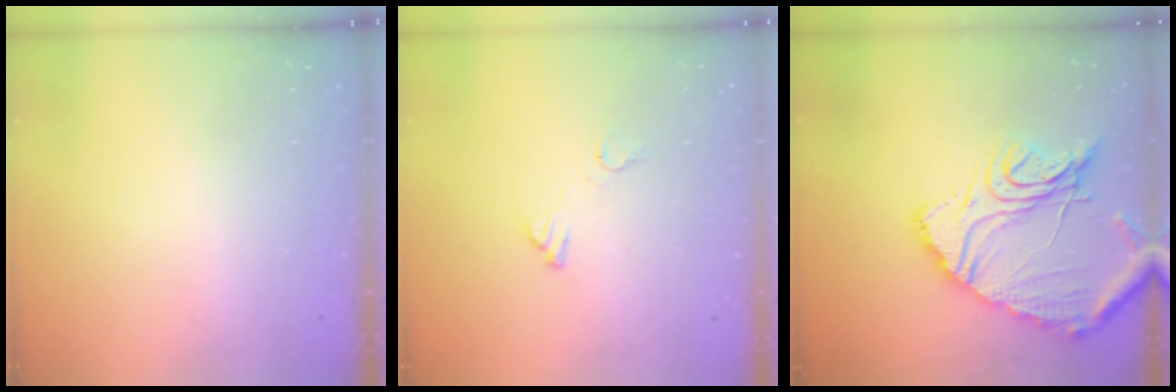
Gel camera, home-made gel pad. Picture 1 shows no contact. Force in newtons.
{"total": 4.1, "press": 4.1, "slide": 0.2}
{"total": 20.2, "press": 20.1, "slide": 2.1}